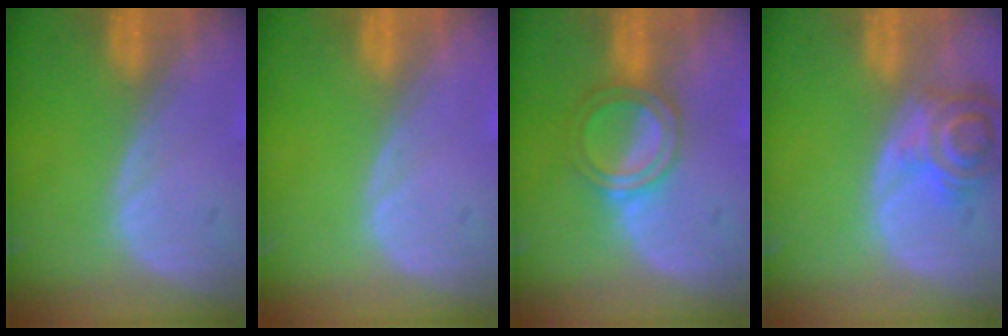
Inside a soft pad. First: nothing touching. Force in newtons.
{"total": 0.0}
{"total": 4.8, "press": 4.8, "slide": 0.6}
{"total": 6.9, "press": 6.4, "slide": 2.7}